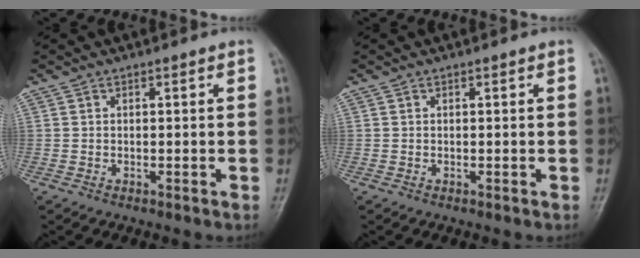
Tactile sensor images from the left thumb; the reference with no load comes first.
{"total": 0.0}